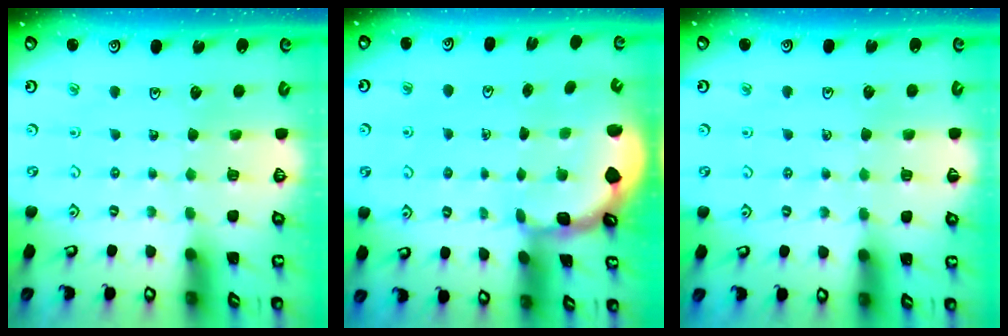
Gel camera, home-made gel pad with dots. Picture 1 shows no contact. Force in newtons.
{"total": 1.8, "press": 1.7, "slide": 0.4}
{"total": 4.3, "press": 4.3, "slide": 0.7}